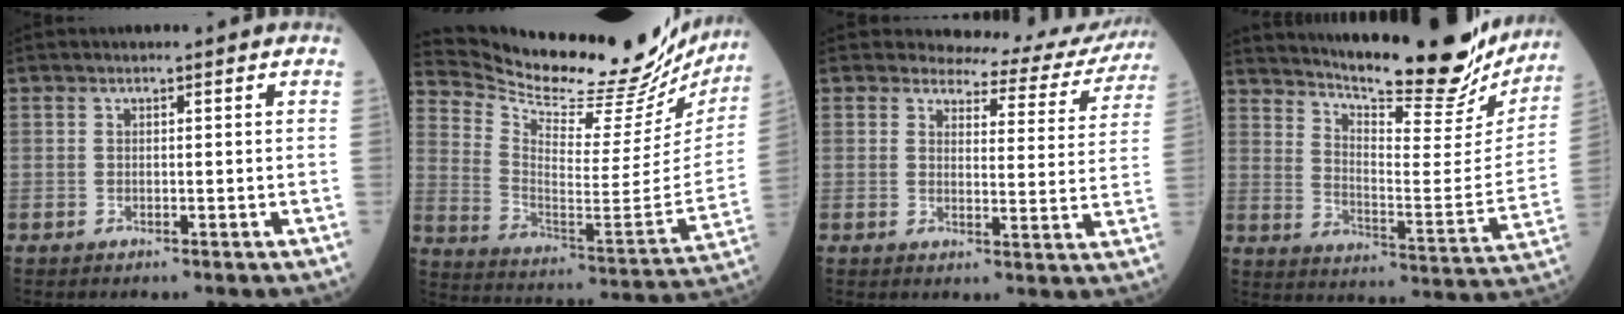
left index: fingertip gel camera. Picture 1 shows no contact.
{"total": 27.1, "force": [25.2, 5.3, 8.5], "torque": [-0.141, -0.091, 0.338]}
{"total": 11.1, "force": [10.6, 3.3, 0.7], "torque": [0.018, -0.037, 0.093]}
{"total": 24.6, "force": [21.7, 4.3, 10.7], "torque": [-0.165, -0.060, 0.285]}